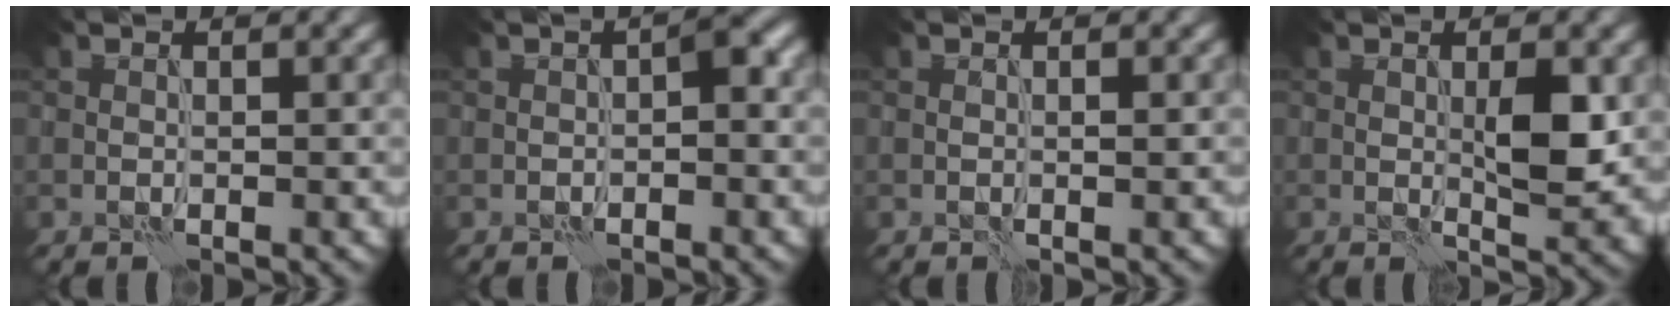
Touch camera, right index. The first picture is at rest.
{"total": 1.7, "force": [-0.4, 0.6, 1.5], "torque": [-0.018, 0.008, -0.009]}
{"total": 0.6, "force": [-0.1, 0.1, 0.6], "torque": [-0.011, 0.001, -0.002]}
{"total": 4.0, "force": [0.2, 1.1, 3.9], "torque": [-0.065, -0.002, 0.006]}